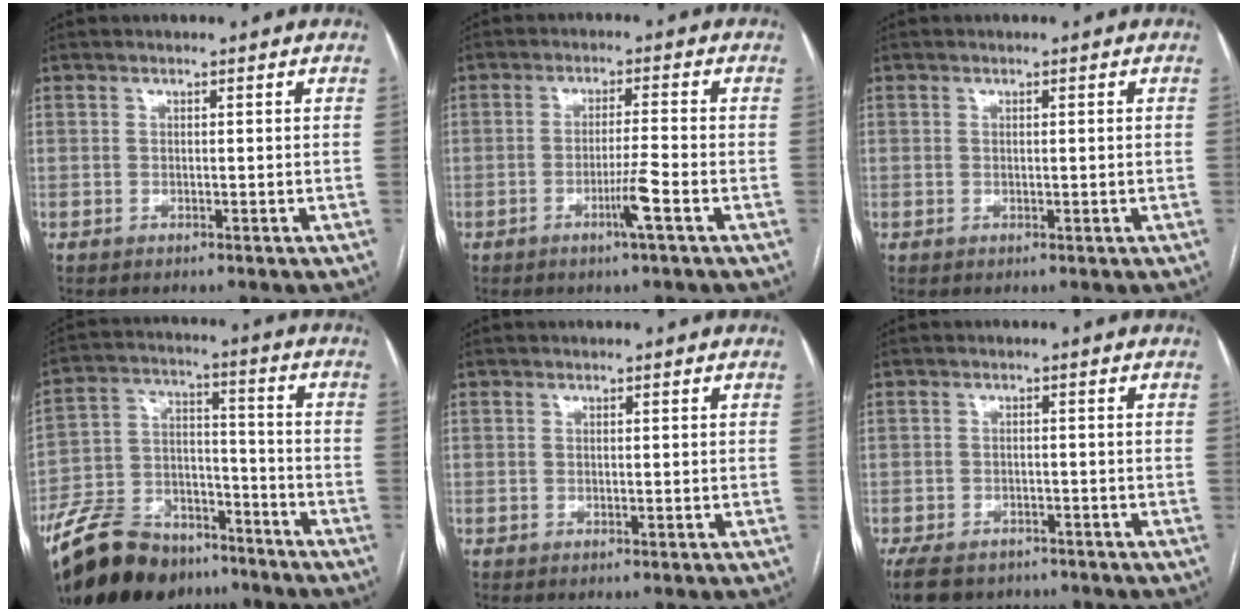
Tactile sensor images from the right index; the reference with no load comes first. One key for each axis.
{"total": 4.2, "fx": -2.1, "fy": -0.9, "fz": 3.5, "tx": -0.062, "ty": -0.008, "tz": -0.039}
{"total": 0.0}
{"total": 16.7, "fx": -12.7, "fy": 8.5, "fz": 6.6, "tx": -0.130, "ty": 0.030, "tz": -0.215}
{"total": 0.0}
{"total": 9.4, "fx": -7.1, "fy": 5.3, "fz": 3.2, "tx": -0.063, "ty": -0.010, "tz": -0.100}